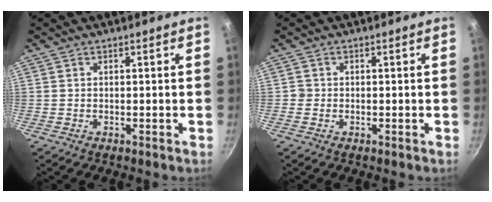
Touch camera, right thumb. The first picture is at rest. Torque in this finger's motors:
{"motor_torque": [0.18, 0.07, 0.34, -0.12, -0.03]}